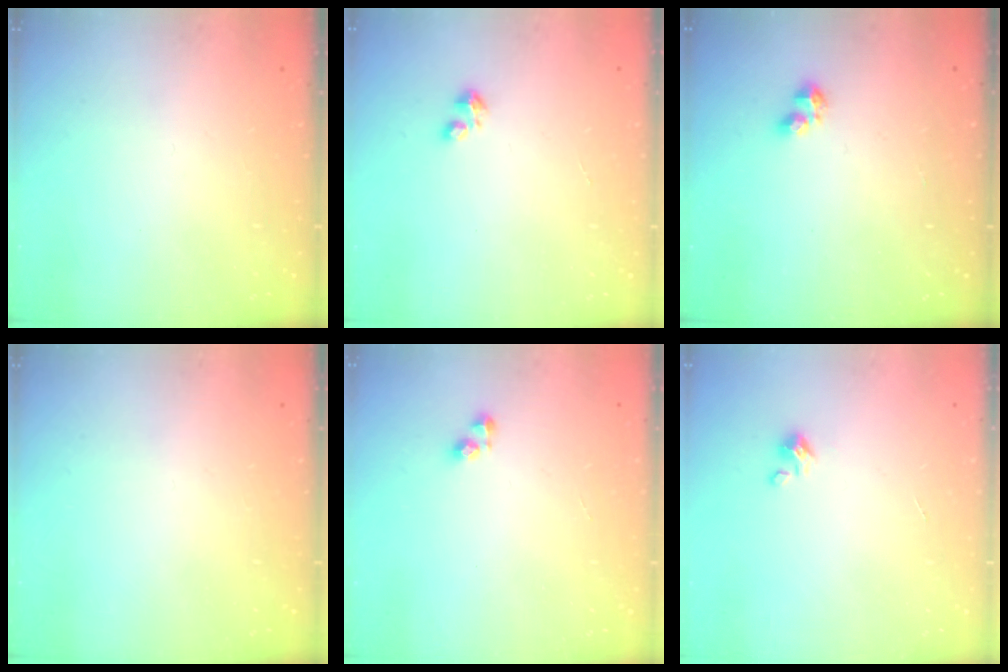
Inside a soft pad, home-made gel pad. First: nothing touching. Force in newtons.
{"total": 1.8, "press": 1.8, "slide": 0.4}
{"total": 2.3, "press": 2.2, "slide": 0.6}
{"total": 0.0}
{"total": 3.2, "press": 3.2, "slide": 0.6}
{"total": 1.5, "press": 1.5, "slide": 0.1}